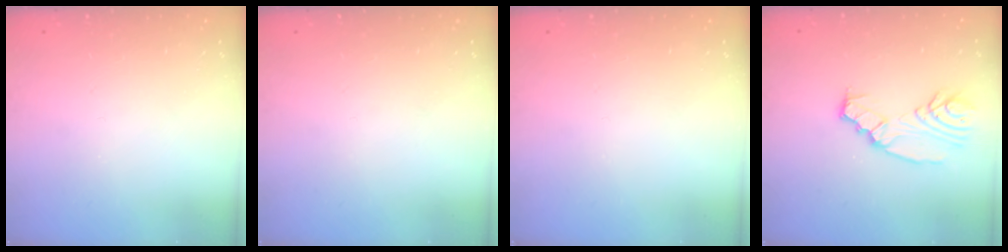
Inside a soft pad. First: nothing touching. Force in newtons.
{"total": 0.0}
{"total": 0.0}
{"total": 8.3, "press": 8.3, "slide": 0.8}